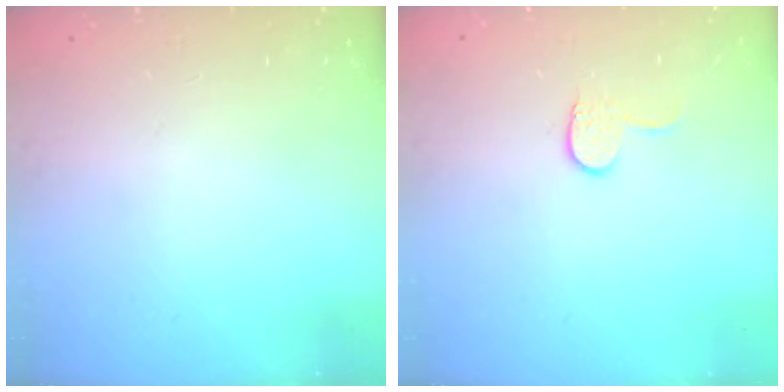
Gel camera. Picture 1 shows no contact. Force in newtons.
{"total": 4.4, "press": 4.4, "slide": 0.4}